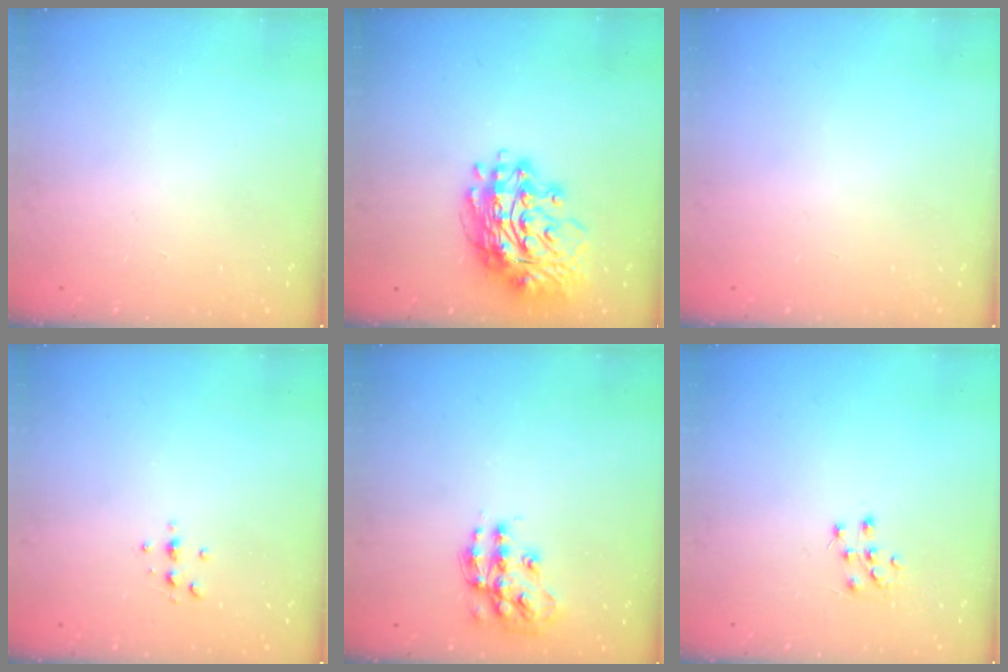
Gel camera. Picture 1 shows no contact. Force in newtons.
{"total": 17.0, "press": 16.8, "slide": 2.5}
{"total": 0.0}
{"total": 3.3, "press": 3.2, "slide": 0.4}
{"total": 13.3, "press": 13.3, "slide": 0.7}
{"total": 7.2, "press": 7.1, "slide": 0.7}